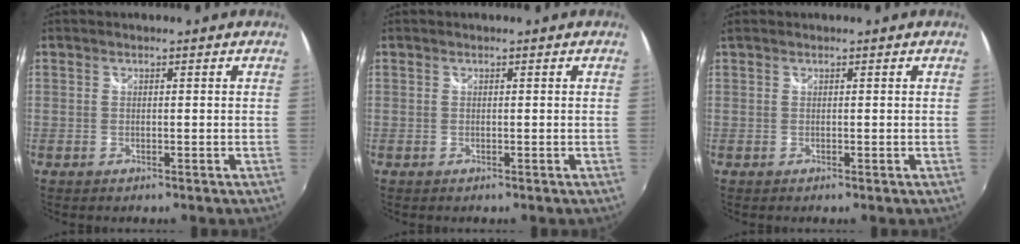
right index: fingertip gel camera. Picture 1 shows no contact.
{"total": 0.0}
{"total": 0.6, "force": [0.4, 0.3, 0.3], "torque": [-0.007, 0.003, 0.006]}